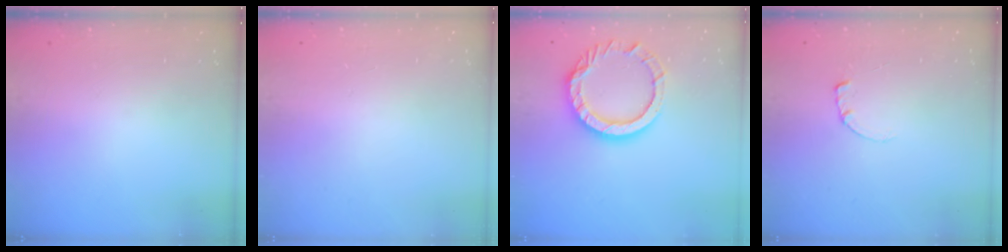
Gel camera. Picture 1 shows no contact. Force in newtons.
{"total": 2.6, "press": 2.6, "slide": 0.2}
{"total": 12.3, "press": 12.3, "slide": 0.8}
{"total": 0.6, "press": 0.5, "slide": 0.2}